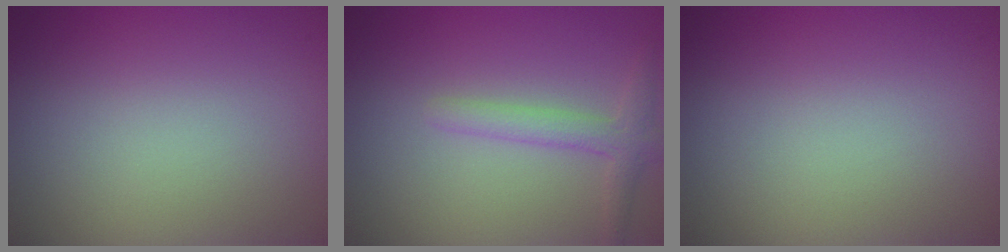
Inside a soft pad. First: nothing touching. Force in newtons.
{"total": 2.3, "press": 2.3, "slide": 0.1}
{"total": 0.0}